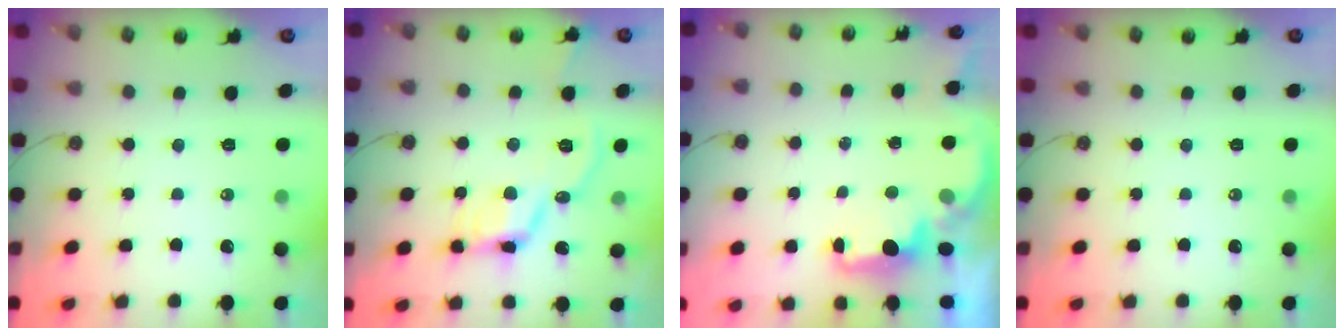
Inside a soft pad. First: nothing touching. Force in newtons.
{"total": 10.1, "press": 10.0, "slide": 1.4}
{"total": 1.8, "press": 1.7, "slide": 0.6}
{"total": 0.0}